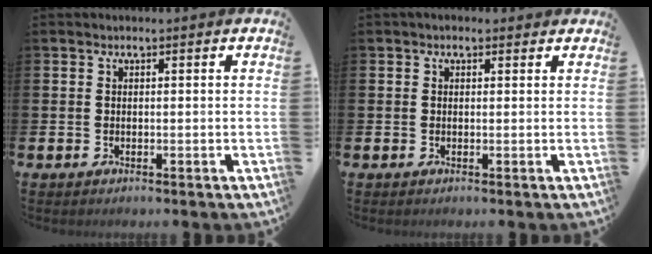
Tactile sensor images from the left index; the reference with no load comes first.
{"total": 0.8, "force": [0.4, 0.6, 0.3], "torque": [0.003, 0.006, 0.004]}